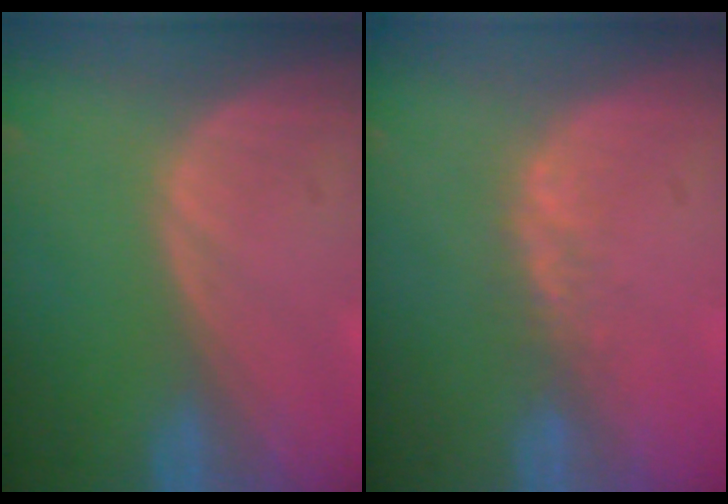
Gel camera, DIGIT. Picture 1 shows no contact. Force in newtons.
{"total": 2.5, "press": 1.9, "slide": 1.5}